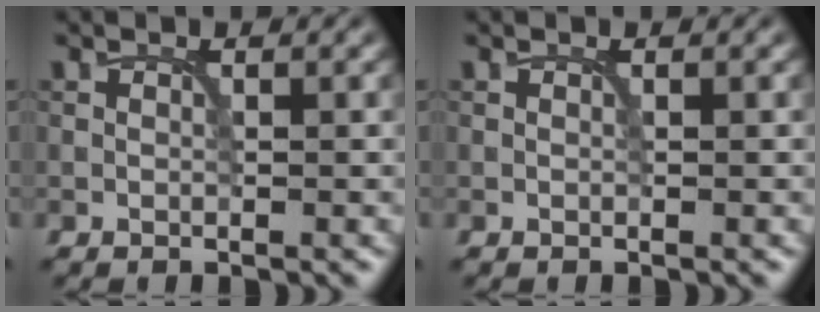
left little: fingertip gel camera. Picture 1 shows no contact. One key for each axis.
{"total": 0.0}